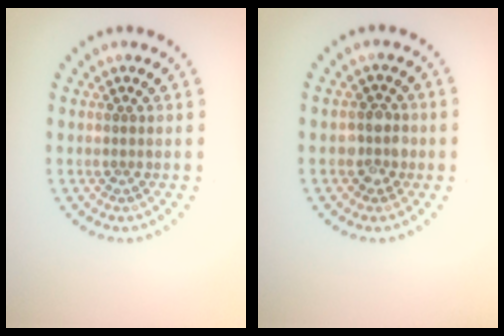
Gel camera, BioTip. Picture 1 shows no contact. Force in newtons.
{"total": 2.3, "press": 2.1, "slide": 0.9}